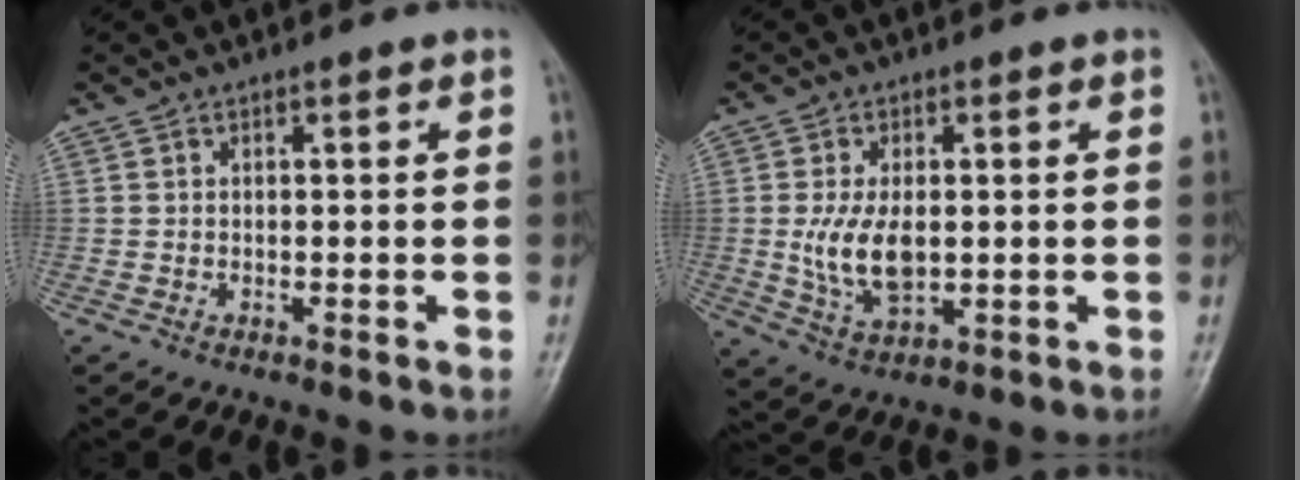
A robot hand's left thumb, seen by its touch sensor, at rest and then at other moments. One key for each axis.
{"total": 8.7, "fx": -0.1, "fy": 4.8, "fz": 7.2, "tx": -0.136, "ty": -0.008, "tz": 0.006}